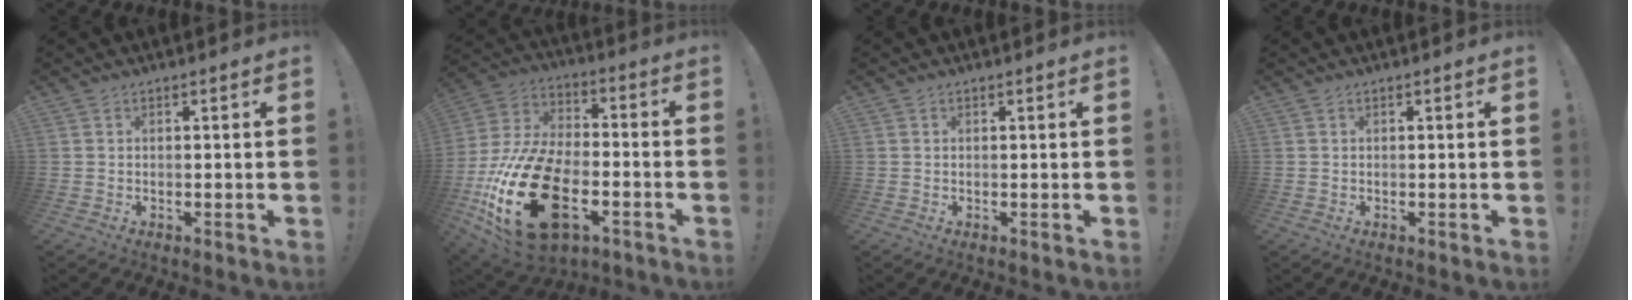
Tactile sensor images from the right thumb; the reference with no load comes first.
{"total": 29.0, "force": [-9.7, 16.6, 21.7], "torque": [-0.418, 0.055, -0.144]}
{"total": 0.0}
{"total": 0.0}